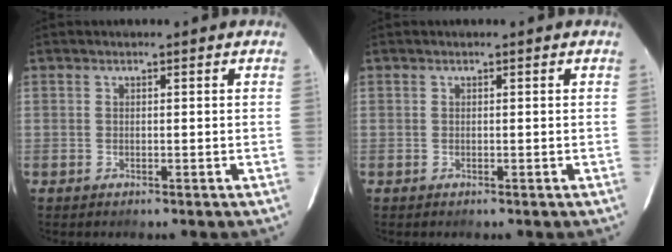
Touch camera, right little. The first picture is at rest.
{"total": 0.0}